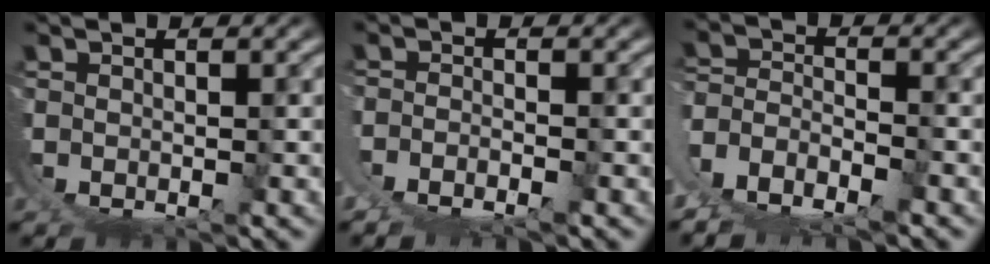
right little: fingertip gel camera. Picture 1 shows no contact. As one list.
[{"total": 2.9, "force": [-0.6, 2.3, 1.8], "torque": [-0.037, -0.008, -0.009]}, {"total": 8.9, "force": [-0.4, 7.9, 3.9], "torque": [-0.123, -0.033, -0.011]}]